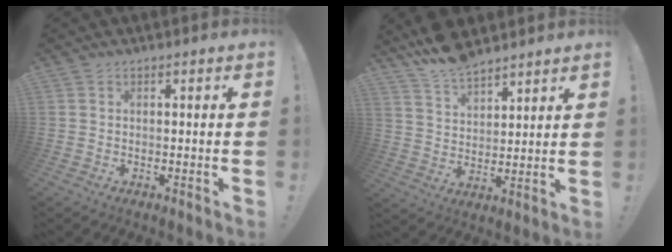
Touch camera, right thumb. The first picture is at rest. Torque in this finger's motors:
{"motor_torque": [-1.49, 1.75, -0.40, 2.36, 0.08]}